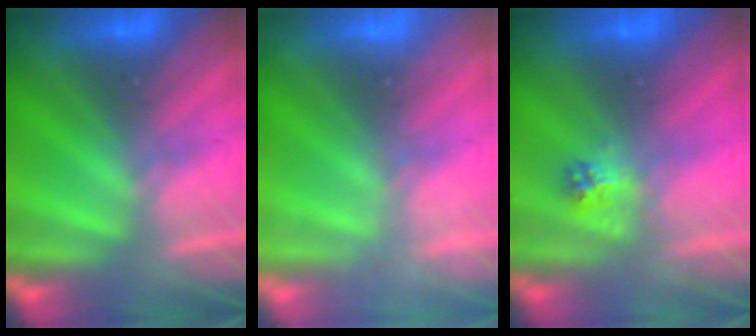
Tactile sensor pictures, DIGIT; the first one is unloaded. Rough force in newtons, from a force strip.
{"total": 2.1}
{"total": 2.2}